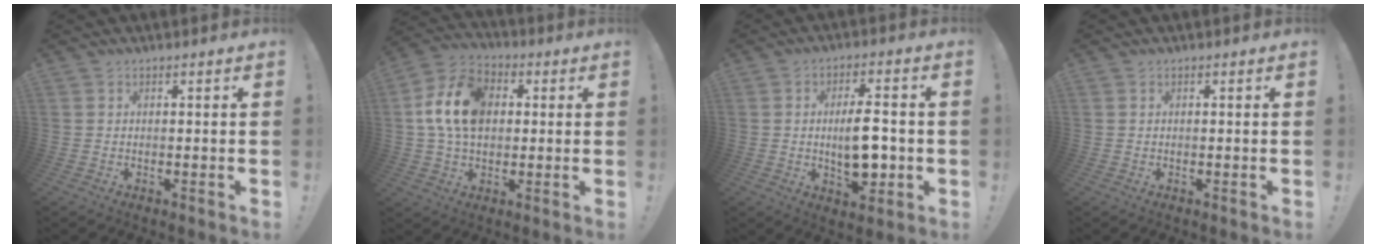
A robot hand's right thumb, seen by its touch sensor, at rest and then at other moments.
{"total": 16.7, "force": [2.9, 11.9, 11.3], "torque": [-0.195, 0.000, 0.054]}
{"total": 11.5, "force": [-1.1, 5.1, 10.2], "torque": [-0.163, 0.000, -0.022]}
{"total": 0.0}